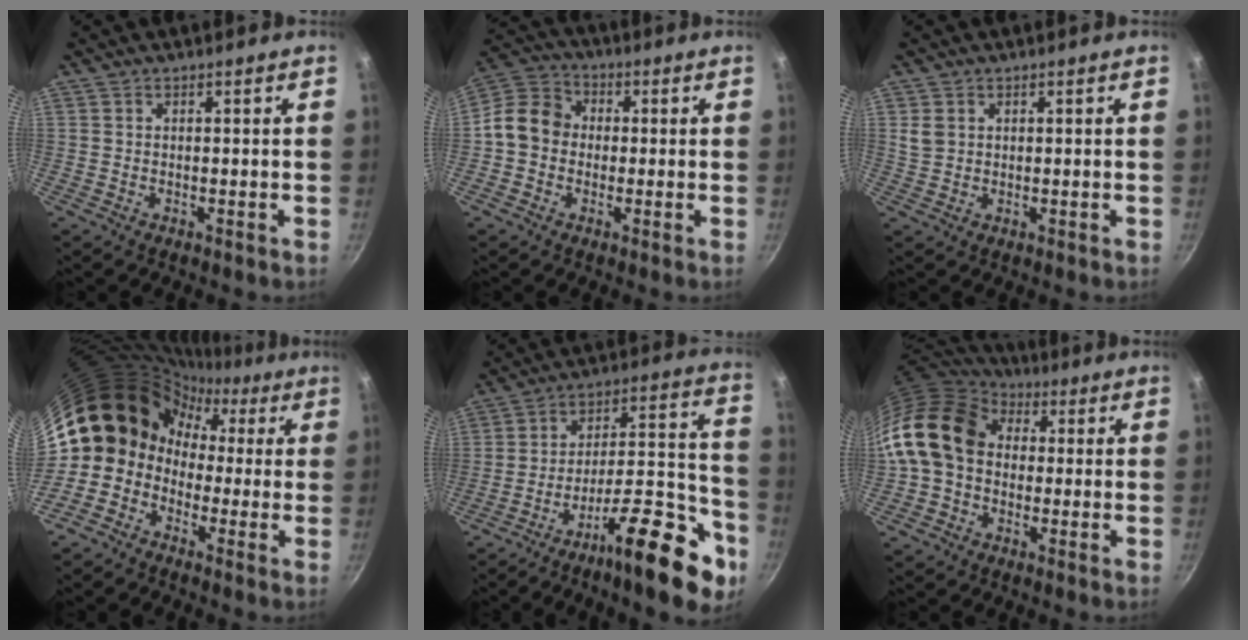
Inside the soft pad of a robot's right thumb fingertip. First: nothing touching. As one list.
[{"total": 9.5, "force": [-0.6, 8.1, 4.8], "torque": [-0.058, 0.025, -0.036]}, {"total": 3.0, "force": [1.0, 2.3, 1.5], "torque": [-0.022, 0.001, 0.024]}, {"total": 14.0, "force": [-0.1, 13.0, 5.1], "torque": [-0.059, 0.049, -0.031]}, {"total": 22.1, "force": [-12.1, 6.7, 17.2], "torque": [-0.205, 0.081, -0.194]}, {"total": 16.9, "force": [1.8, 13.1, 10.4], "torque": [-0.179, 0.033, 0.017]}]